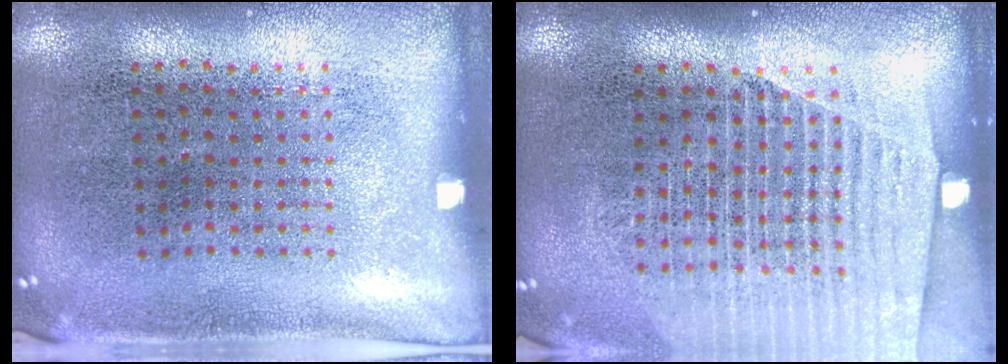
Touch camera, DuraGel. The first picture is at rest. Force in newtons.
{"total": 1.7, "press": 1.6, "slide": 0.6}